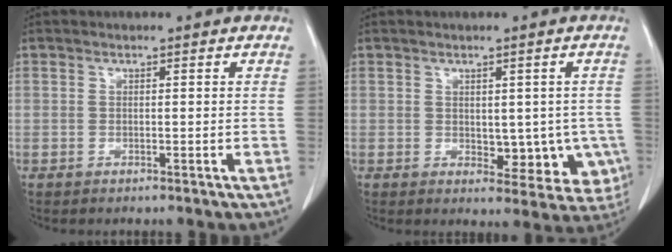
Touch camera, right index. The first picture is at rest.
{"total": 7.5, "force": [-1.0, 4.4, 6.0], "torque": [-0.049, 0.002, -0.001]}